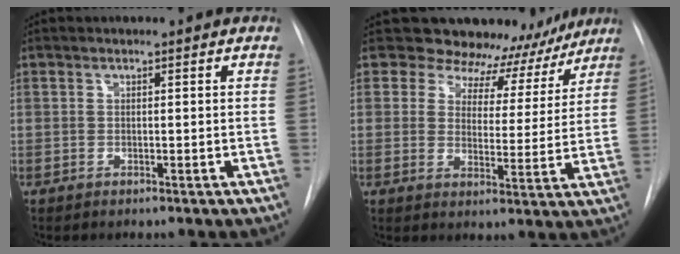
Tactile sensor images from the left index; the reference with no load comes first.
{"total": 12.2, "force": [11.0, 5.3, 1.1], "torque": [0.013, -0.013, 0.118]}